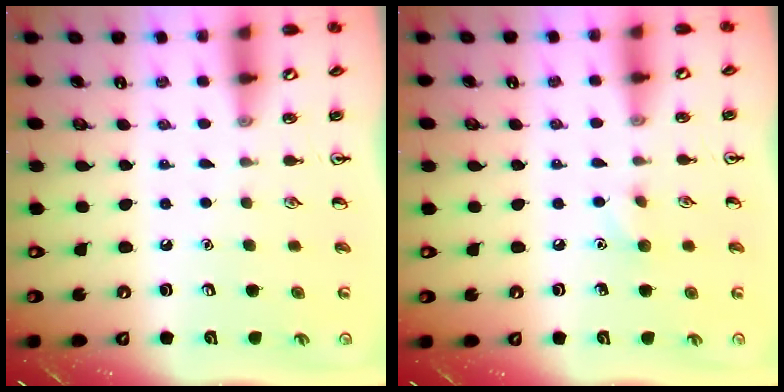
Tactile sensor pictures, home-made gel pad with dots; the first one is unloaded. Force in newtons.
{"total": 5.6, "press": 5.3, "slide": 1.7}